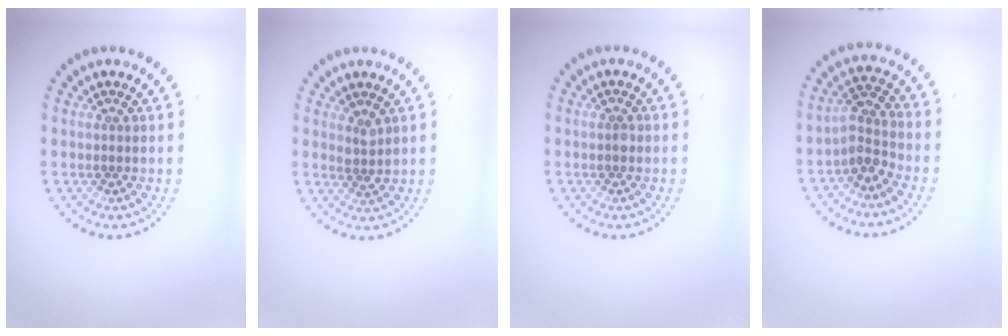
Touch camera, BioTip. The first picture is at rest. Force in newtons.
{"total": 1.3, "press": 1.1, "slide": 0.7}
{"total": 0.6, "press": 0.6, "slide": 0.1}
{"total": 2.5, "press": 2.0, "slide": 1.5}